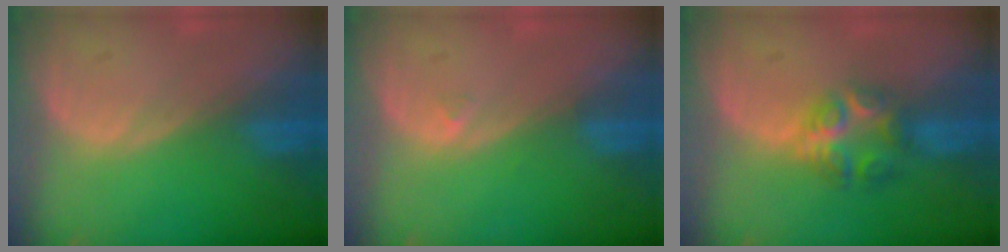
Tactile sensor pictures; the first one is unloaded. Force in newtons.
{"total": 0.5, "press": 0.5, "slide": 0.2}
{"total": 6.1, "press": 5.4, "slide": 2.8}